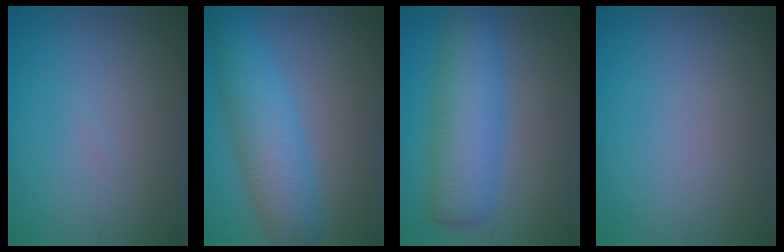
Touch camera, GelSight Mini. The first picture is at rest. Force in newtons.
{"total": 5.7, "press": 5.7, "slide": 0.3}
{"total": 6.2, "press": 6.2, "slide": 0.2}
{"total": 0.0}